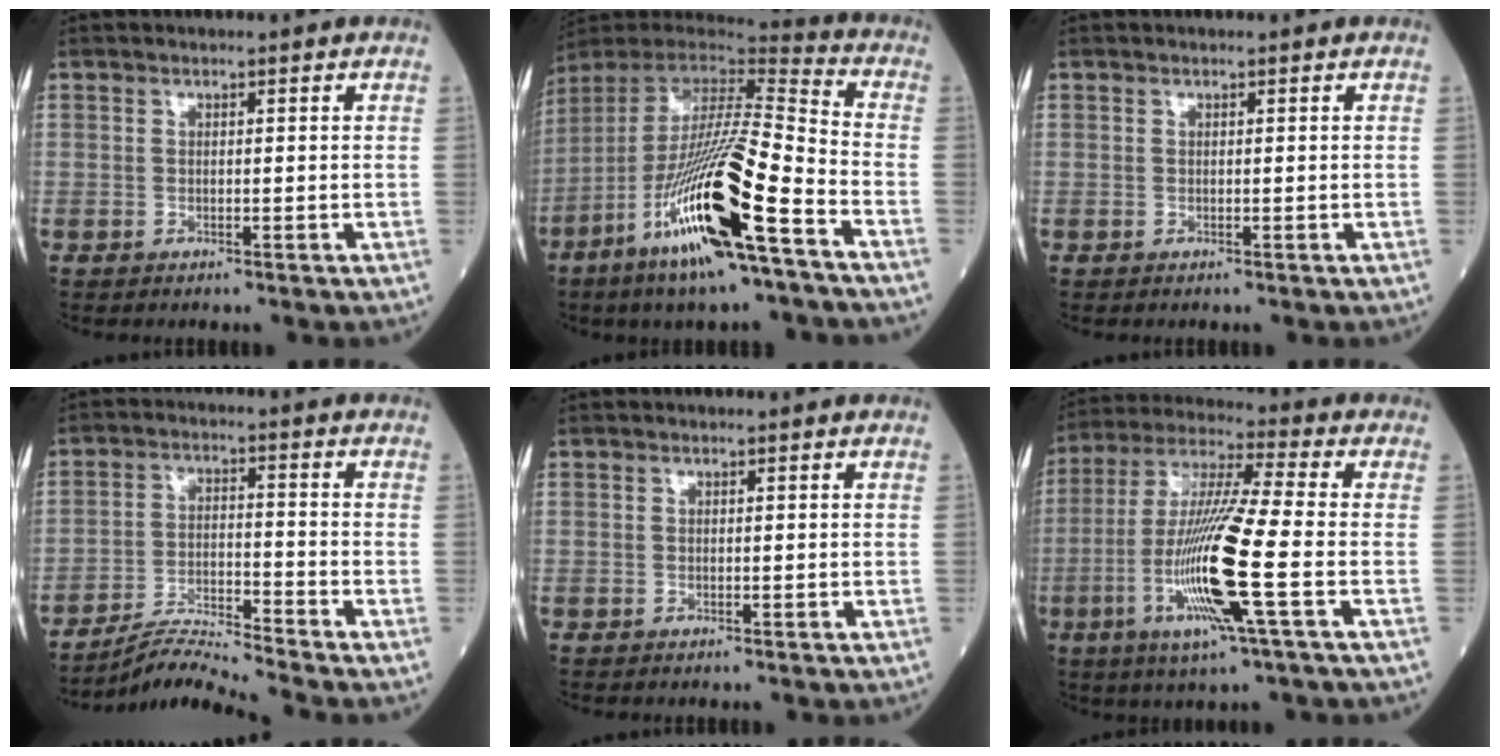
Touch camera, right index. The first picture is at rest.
{"total": 22.5, "force": [-10.7, 1.5, 19.7], "torque": [-0.385, -0.055, -0.204]}
{"total": 0.0}
{"total": 6.6, "force": [-6.2, -2.2, 0.7], "torque": [-0.023, -0.011, -0.115]}
{"total": 0.0}
{"total": 16.2, "force": [-4.5, -0.2, 15.5], "torque": [-0.320, -0.016, -0.092]}